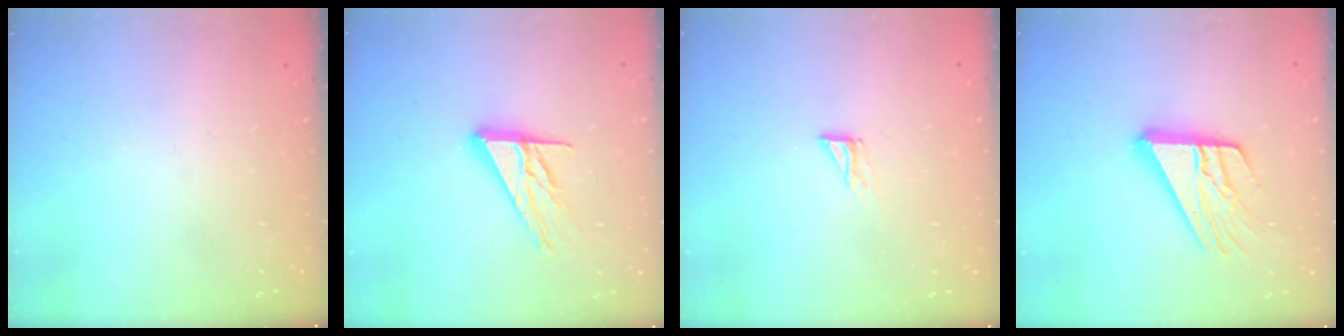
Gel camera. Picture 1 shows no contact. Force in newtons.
{"total": 12.7, "press": 12.6, "slide": 1.1}
{"total": 3.6, "press": 3.6, "slide": 0.3}
{"total": 16.3, "press": 16.2, "slide": 1.6}